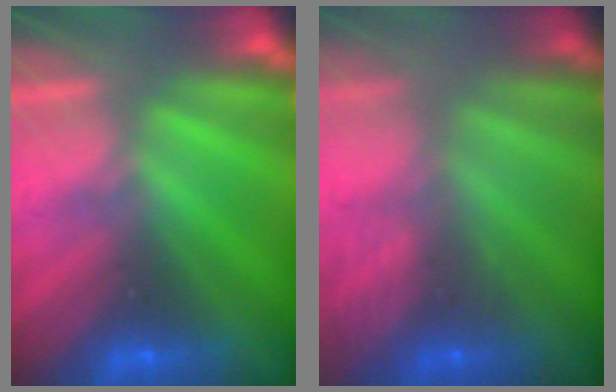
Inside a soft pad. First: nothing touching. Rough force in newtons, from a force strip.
{"total": 2.8}